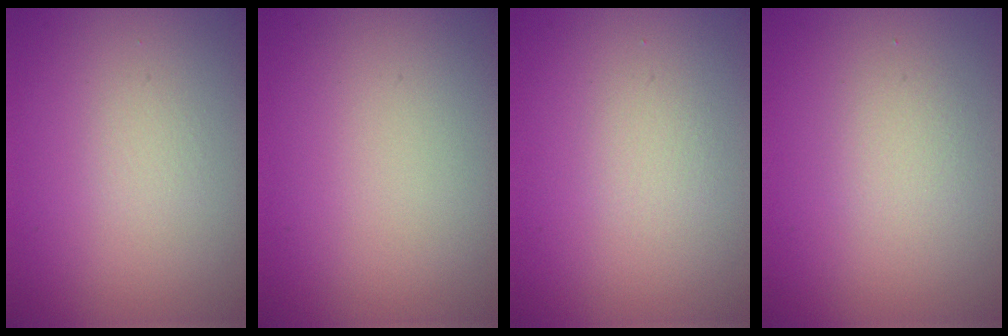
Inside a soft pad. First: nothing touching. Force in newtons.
{"total": 0.0}
{"total": 1.0, "press": 1.0, "slide": 0.0}
{"total": 1.5, "press": 1.5, "slide": 0.1}